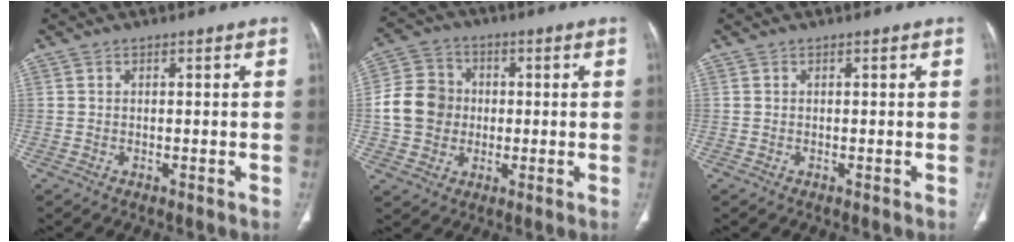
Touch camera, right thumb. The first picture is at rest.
{"total": 10.7, "force": [-0.5, 9.6, 4.6], "torque": [-0.068, 0.021, -0.015]}
{"total": 0.0}